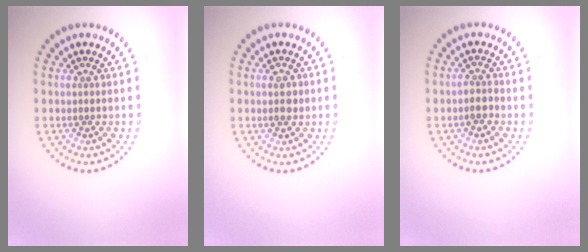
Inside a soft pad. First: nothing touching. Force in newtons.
{"total": 1.5, "press": 1.5, "slide": 0.4}
{"total": 1.5, "press": 1.3, "slide": 0.8}